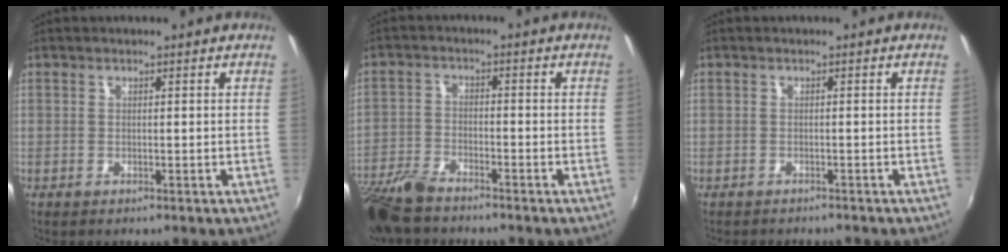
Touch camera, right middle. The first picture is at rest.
{"total": 9.5, "force": [-7.7, 3.0, 4.7], "torque": [-0.121, -0.019, -0.156]}
{"total": 2.7, "force": [-2.6, 0.6, 0.8], "torque": [-0.022, -0.012, -0.037]}